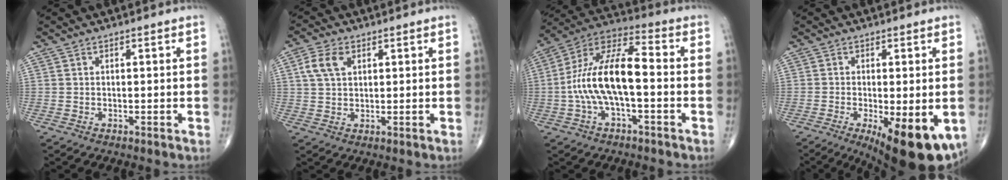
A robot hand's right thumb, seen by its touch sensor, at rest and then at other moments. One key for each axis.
{"total": 5.6, "fx": 2.0, "fy": 3.6, "fz": 3.8, "tx": -0.075, "ty": 0.005, "tz": 0.037}
{"total": 15.0, "fx": -2.0, "fy": 6.1, "fz": 13.6, "tx": -0.266, "ty": 0.050, "tz": -0.044}
{"total": 14.9, "fx": -5.8, "fy": 5.2, "fz": 12.7, "tx": -0.147, "ty": -0.017, "tz": -0.074}